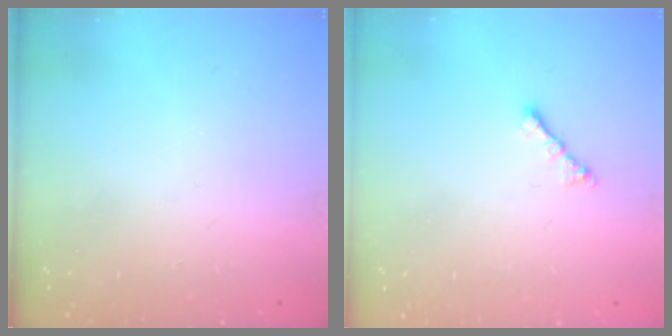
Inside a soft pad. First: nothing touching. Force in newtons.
{"total": 1.8, "press": 1.8, "slide": 0.5}